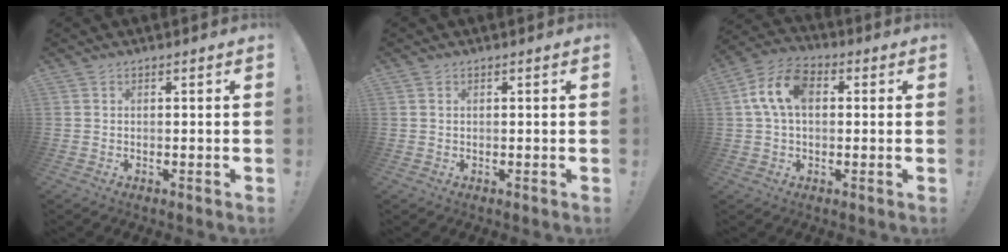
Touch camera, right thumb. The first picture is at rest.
{"total": 0.5, "force": [0.3, 0.3, 0.3], "torque": [-0.011, 0.003, 0.008]}
{"total": 11.5, "force": [2.2, 7.4, 8.6], "torque": [-0.163, 0.019, 0.043]}